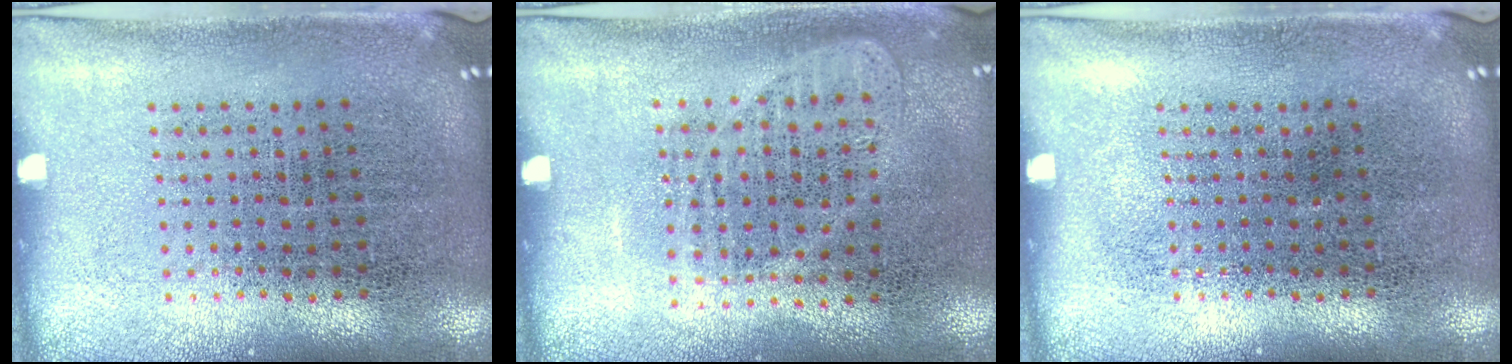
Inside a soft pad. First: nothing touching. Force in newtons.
{"total": 0.9, "press": 0.9, "slide": 0.3}
{"total": 0.0}